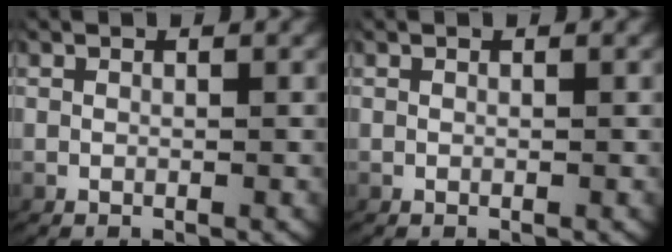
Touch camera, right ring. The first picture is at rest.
{"total": 0.0}